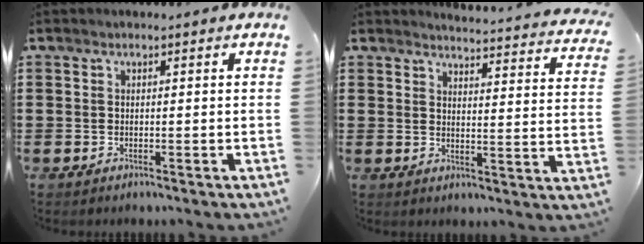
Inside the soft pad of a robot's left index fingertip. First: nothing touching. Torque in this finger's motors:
{"motor_torque": [0.40, -0.22, 0.04, 0.00]}